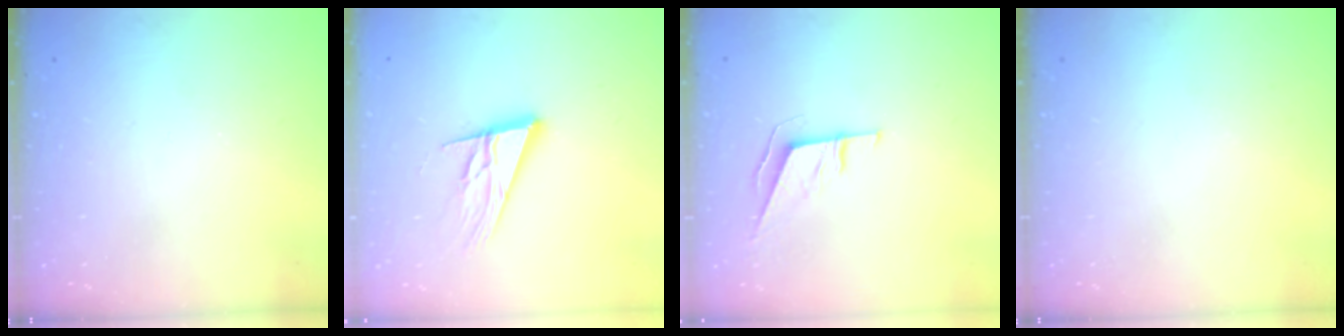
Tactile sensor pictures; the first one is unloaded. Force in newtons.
{"total": 14.7, "press": 14.1, "slide": 4.0}
{"total": 5.9, "press": 5.7, "slide": 1.3}
{"total": 0.0}